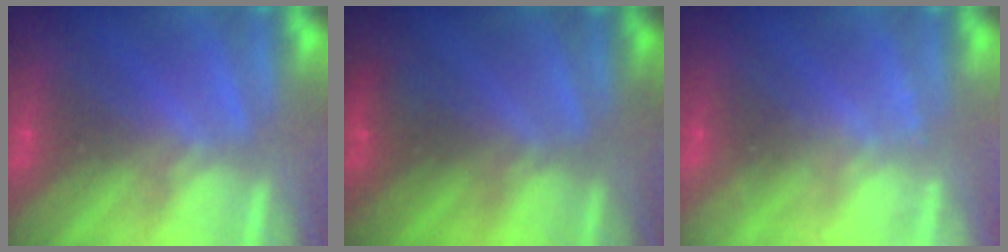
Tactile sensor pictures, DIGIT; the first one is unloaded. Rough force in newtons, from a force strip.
{"total": 1.5}
{"total": 2.4}